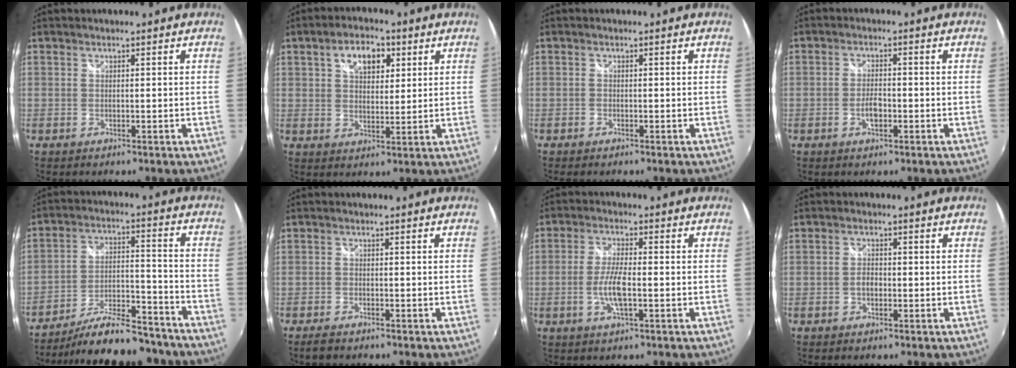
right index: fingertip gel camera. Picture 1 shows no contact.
{"total": 7.7, "force": [3.3, 4.5, 5.3], "torque": [-0.086, 0.022, 0.054]}
{"total": 0.9, "force": [-0.7, 0.4, 0.3], "torque": [-0.009, -0.004, -0.016]}
{"total": 3.2, "force": [-1.2, 1.5, 2.5], "torque": [-0.051, 0.000, -0.022]}
{"total": 19.4, "force": [-16.8, 4.7, 8.3], "torque": [-0.151, 0.003, -0.237]}
{"total": 2.4, "force": [-2.0, 0.8, 1.1], "torque": [-0.030, -0.008, -0.039]}
{"total": 6.2, "force": [-1.6, 1.4, 5.8], "torque": [-0.121, -0.003, -0.031]}
{"total": 2.0, "force": [-0.6, 1.4, 1.3], "torque": [-0.025, 0.003, -0.012]}